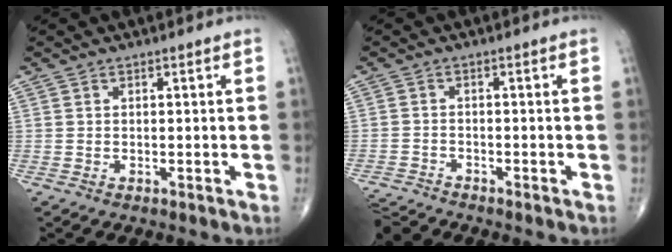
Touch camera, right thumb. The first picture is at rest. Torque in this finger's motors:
{"motor_torque": [1.11, -0.21, -0.09, -1.03, 0.00]}